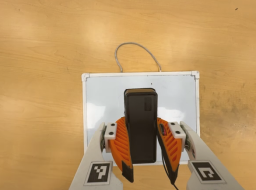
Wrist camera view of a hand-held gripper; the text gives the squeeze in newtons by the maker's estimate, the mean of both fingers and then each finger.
{"total": 7.6, "left": 6.8, "right": 8.5}